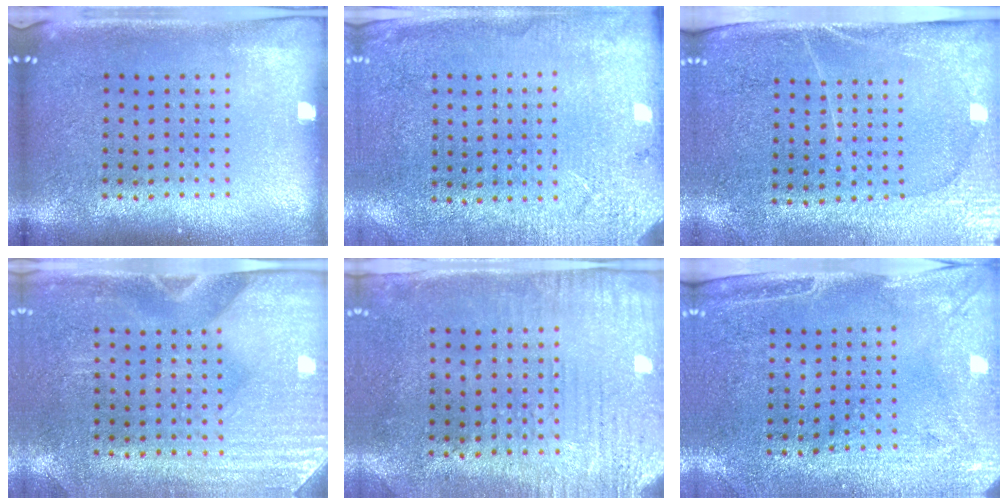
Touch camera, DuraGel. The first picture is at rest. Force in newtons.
{"total": 2.6, "press": 2.5, "slide": 0.8}
{"total": 3.0, "press": 2.8, "slide": 1.1}
{"total": 3.0, "press": 2.6, "slide": 1.5}
{"total": 3.1, "press": 2.4, "slide": 1.9}
{"total": 3.0, "press": 2.4, "slide": 1.7}